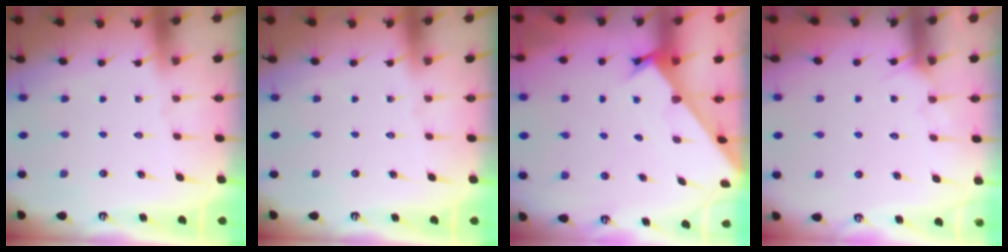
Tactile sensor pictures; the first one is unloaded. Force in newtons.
{"total": 0.0}
{"total": 2.3, "press": 2.3, "slide": 0.0}
{"total": 5.8, "press": 5.8, "slide": 0.4}